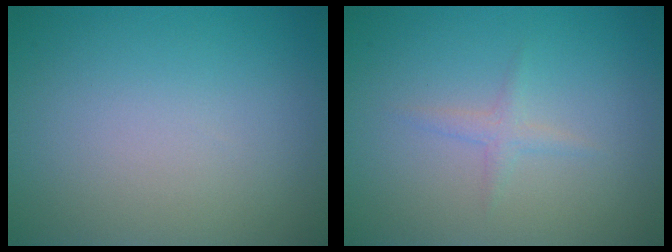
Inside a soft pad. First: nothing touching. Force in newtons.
{"total": 1.1, "press": 1.1, "slide": 0.0}